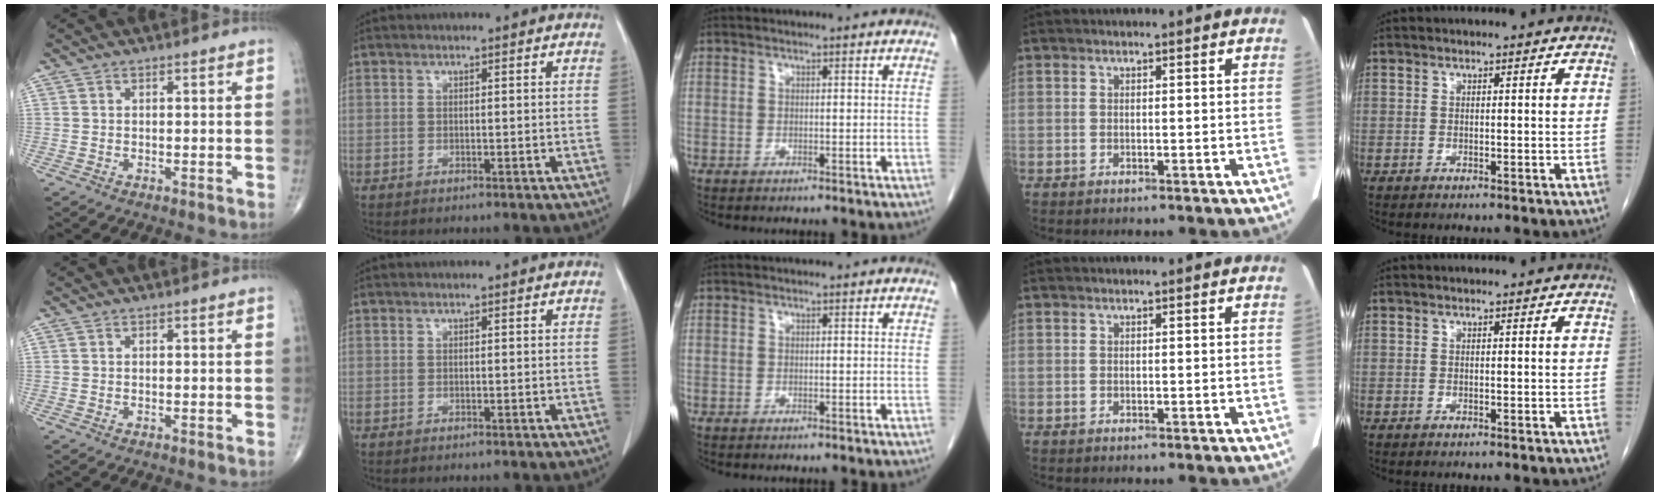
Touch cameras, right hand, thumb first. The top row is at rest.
{}